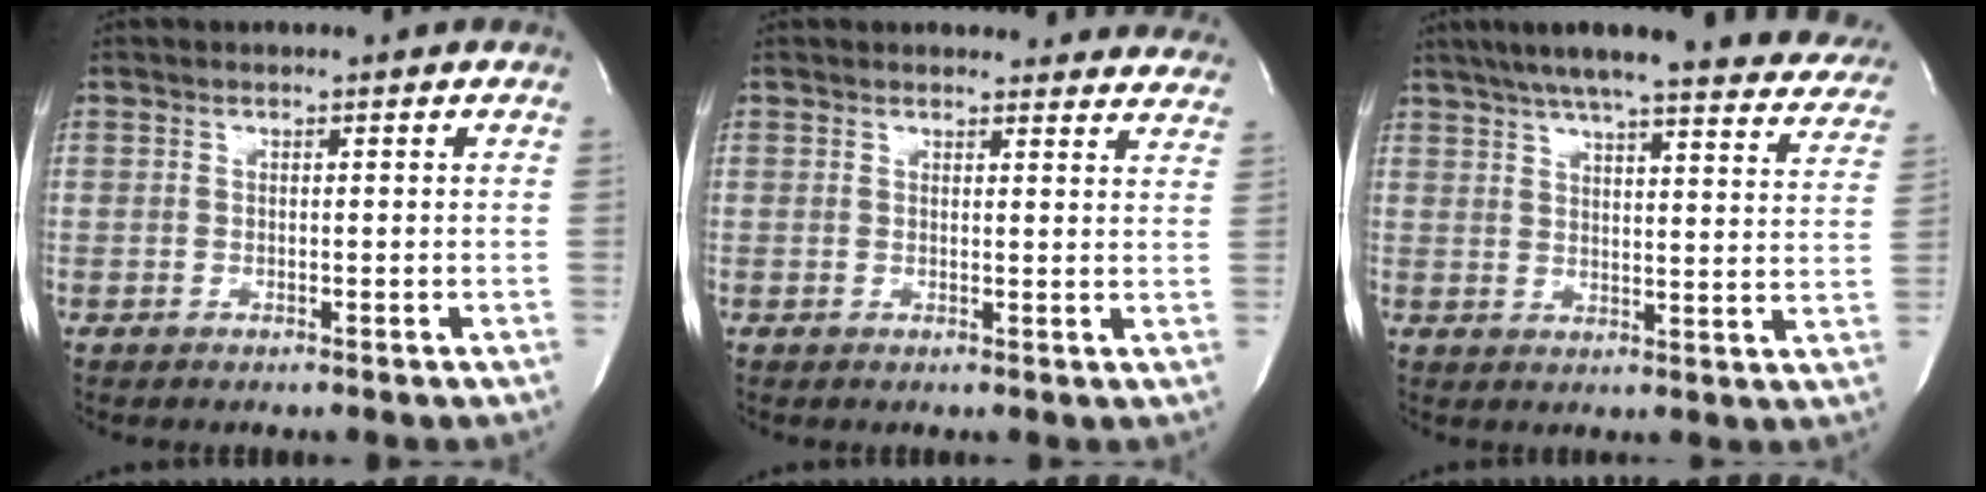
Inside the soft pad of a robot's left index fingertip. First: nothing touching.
{"total": 15.7, "force": [15.1, 3.4, 2.7], "torque": [-0.005, -0.029, 0.149]}
{"total": 28.6, "force": [24.9, 4.3, 13.4], "torque": [-0.204, -0.034, 0.294]}